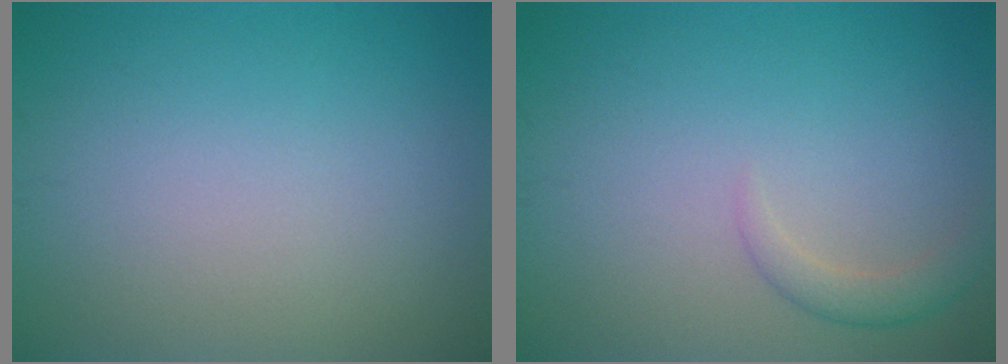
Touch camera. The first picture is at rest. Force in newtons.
{"total": 1.7, "press": 1.7, "slide": 0.1}